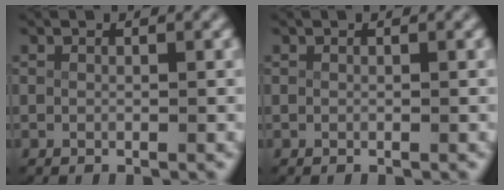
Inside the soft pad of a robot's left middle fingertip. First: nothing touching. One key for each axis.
{"total": 0.0}